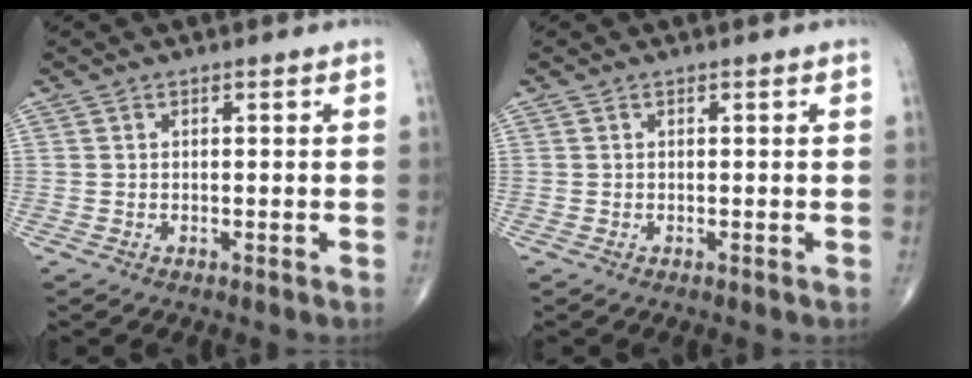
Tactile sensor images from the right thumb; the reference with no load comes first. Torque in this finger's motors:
{"motor_torque": [0.00, 0.00, 0.00, 0.00, 0.00]}